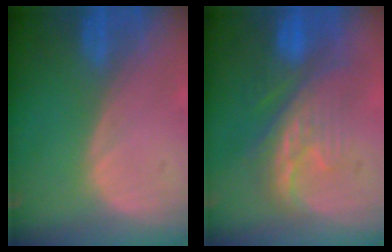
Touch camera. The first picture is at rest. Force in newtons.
{"total": 8.7, "press": 8.3, "slide": 2.6}